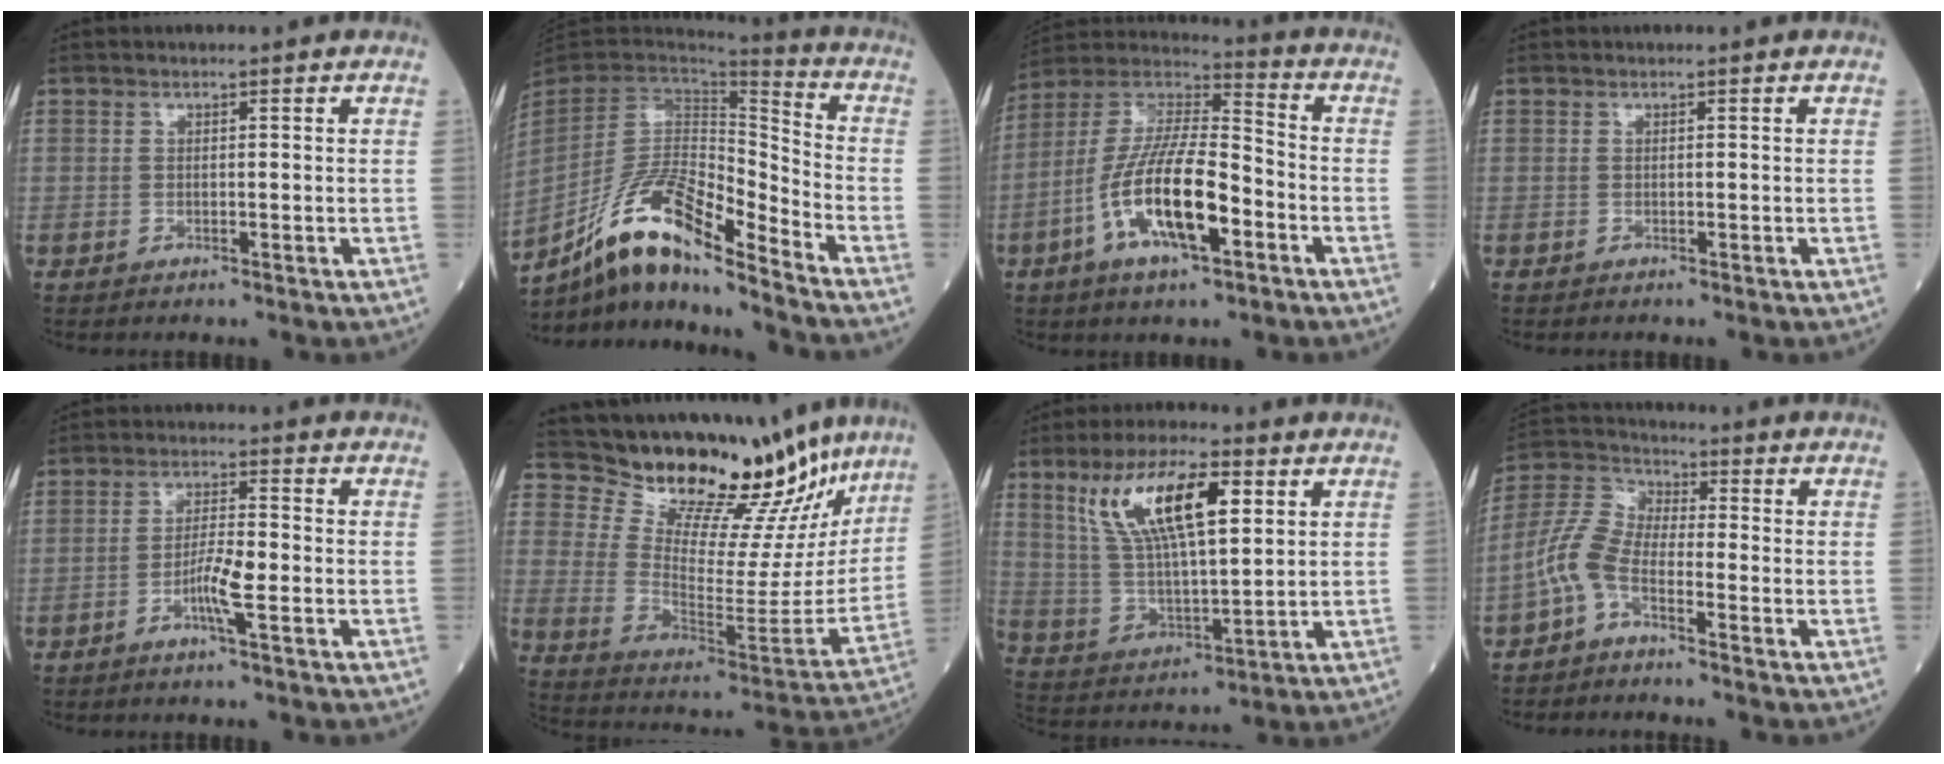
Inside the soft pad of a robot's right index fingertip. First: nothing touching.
{"total": 16.5, "force": [-12.0, 2.8, 11.0], "torque": [-0.217, 0.005, -0.219]}
{"total": 15.4, "force": [-5.4, 4.2, 13.8], "torque": [-0.278, 0.001, -0.099]}
{"total": 0.0}
{"total": 4.8, "force": [-1.8, 0.2, 4.5], "torque": [-0.087, -0.002, -0.036]}
{"total": 21.6, "force": [19.2, 5.7, 8.2], "torque": [-0.122, -0.043, 0.274]}
{"total": 14.8, "force": [6.5, 4.1, 12.7], "torque": [-0.253, 0.015, 0.127]}
{"total": 6.1, "force": [-3.2, 2.6, 4.5], "torque": [-0.118, 0.013, -0.077]}